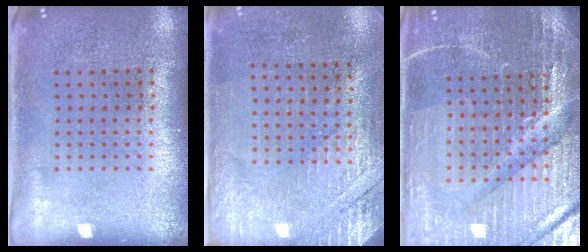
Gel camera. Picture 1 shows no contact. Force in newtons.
{"total": 2.8, "press": 2.5, "slide": 1.3}
{"total": 4.3, "press": 4.2, "slide": 1.1}